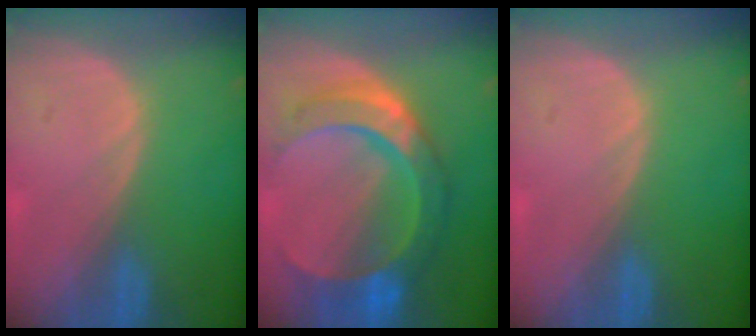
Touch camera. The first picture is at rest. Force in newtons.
{"total": 11.0, "press": 11.0, "slide": 0.9}
{"total": 0.0}